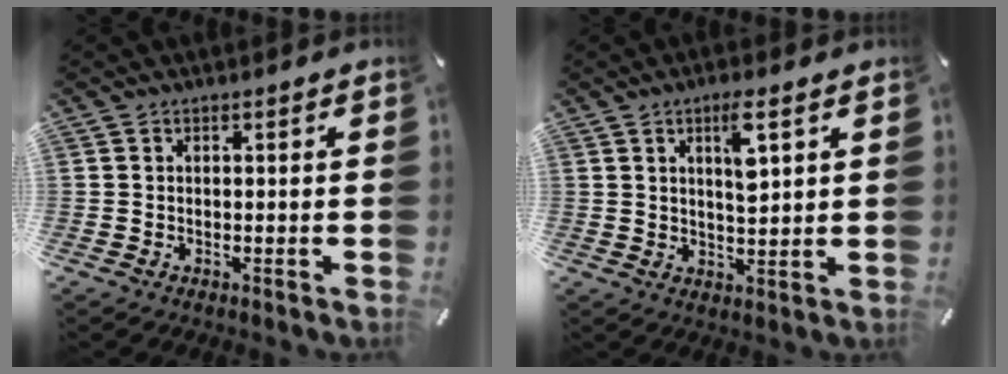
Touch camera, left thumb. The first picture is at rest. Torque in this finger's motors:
{"motor_torque": [0.31, -0.15, 0.26, 0.10, 0.04]}